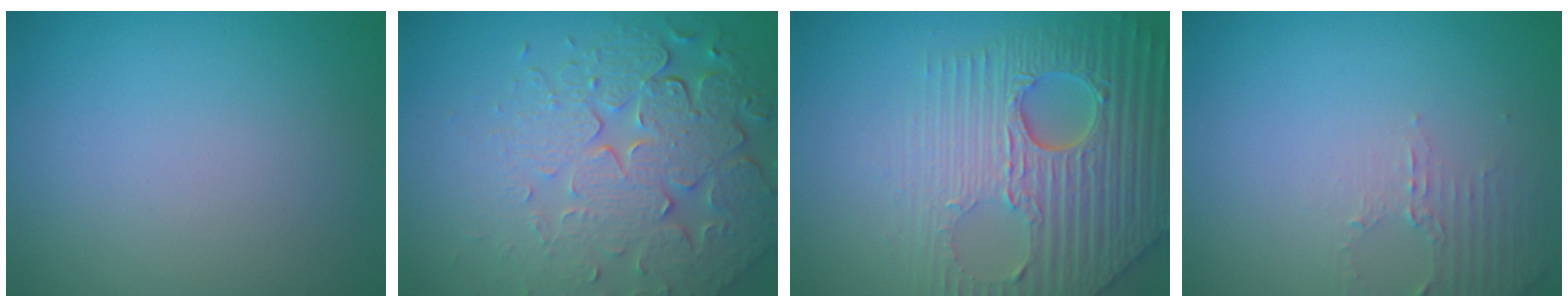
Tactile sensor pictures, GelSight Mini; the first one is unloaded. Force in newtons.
{"total": 8.1, "press": 5.8, "slide": 5.7}
{"total": 7.9, "press": 6.0, "slide": 5.1}
{"total": 1.8, "press": 1.7, "slide": 0.5}